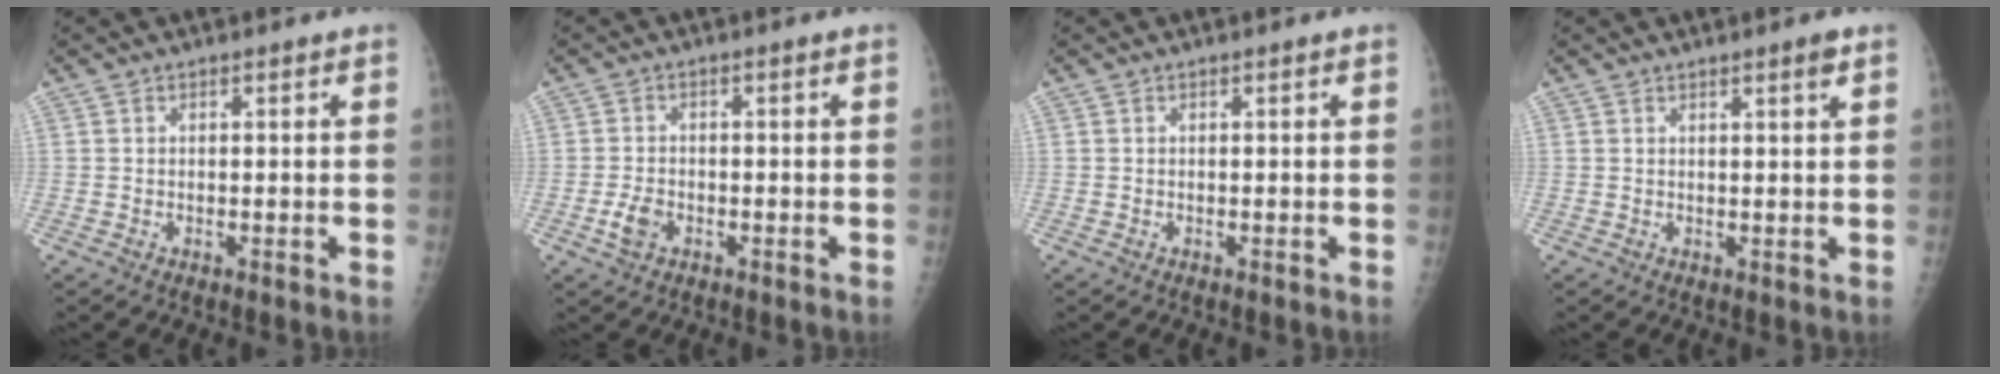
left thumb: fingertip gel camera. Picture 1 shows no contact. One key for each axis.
{"total": 3.3, "fx": -1.4, "fy": 2.1, "fz": 2.2, "tx": -0.044, "ty": 0.009, "tz": -0.025}
{"total": 0.0}
{"total": 1.7, "fx": 1.1, "fy": 0.0, "fz": 1.2, "tx": -0.017, "ty": -0.007, "tz": 0.016}